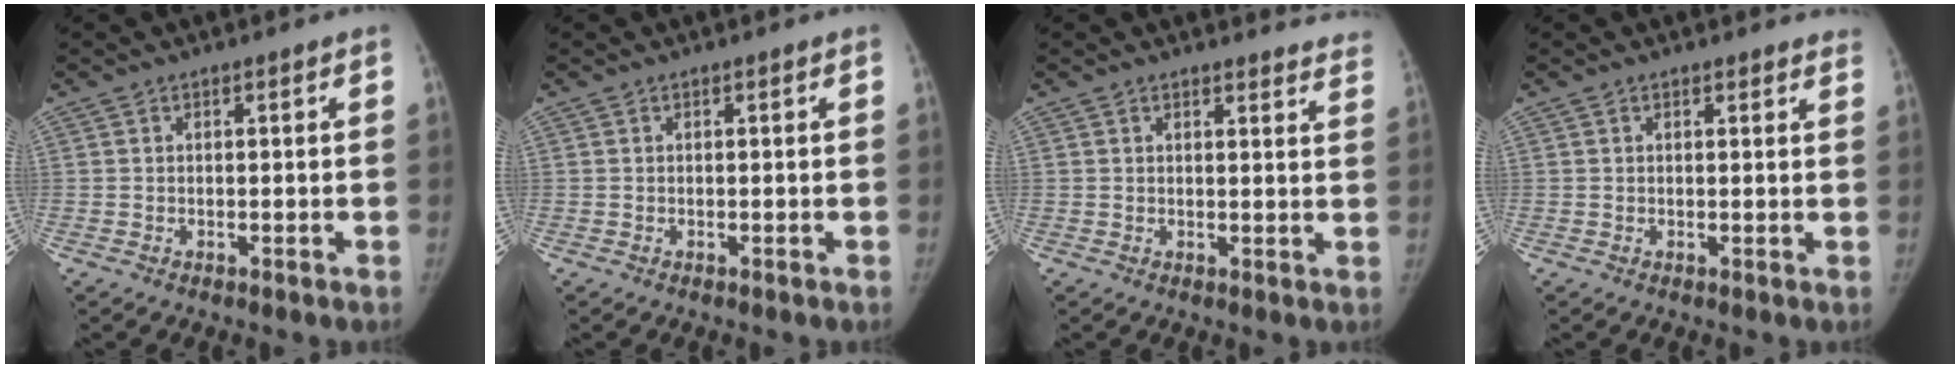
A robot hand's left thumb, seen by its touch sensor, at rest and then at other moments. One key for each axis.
{"total": 0.0}
{"total": 8.1, "fx": 7.9, "fy": 1.5, "fz": 0.3, "tx": 0.039, "ty": -0.052, "tz": 0.054}
{"total": 2.5, "fx": 2.3, "fy": 0.9, "fz": 0.2, "tx": 0.017, "ty": -0.010, "tz": 0.008}